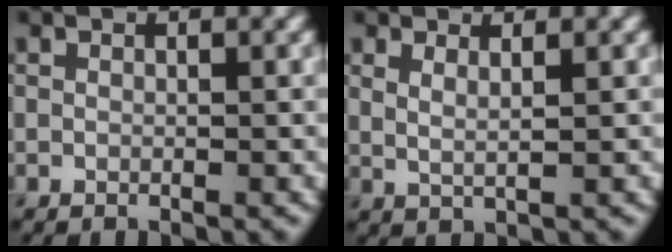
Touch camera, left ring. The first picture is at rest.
{"total": 1.6, "force": [0.9, 0.6, 1.2], "torque": [-0.017, -0.002, 0.014]}